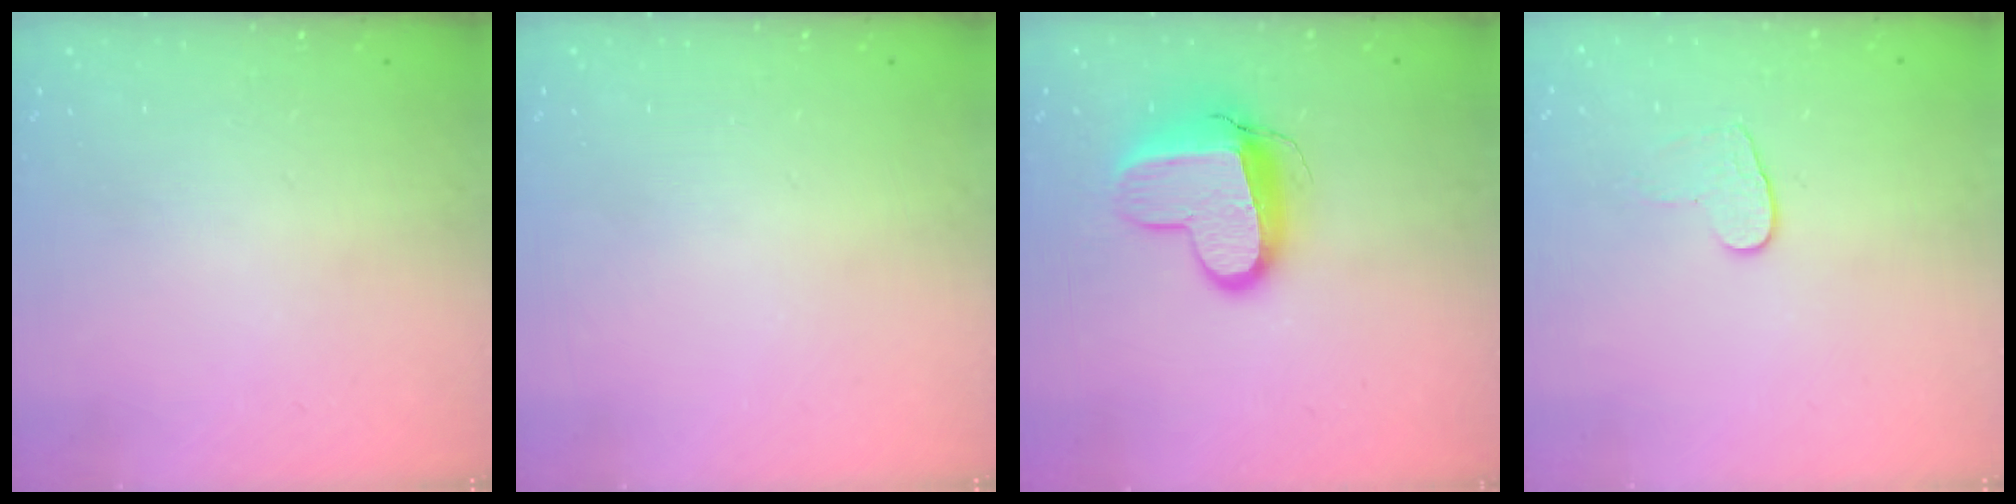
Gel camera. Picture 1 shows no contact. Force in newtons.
{"total": 0.0}
{"total": 12.4, "press": 12.3, "slide": 1.3}
{"total": 5.3, "press": 5.3, "slide": 0.5}